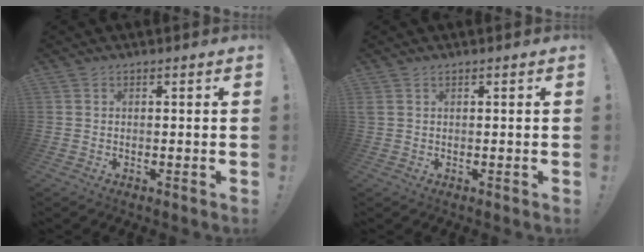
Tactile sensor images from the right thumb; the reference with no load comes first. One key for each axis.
{"total": 0.8, "fx": 0.4, "fy": 0.1, "fz": 0.7, "tx": -0.020, "ty": 0.003, "tz": 0.007}